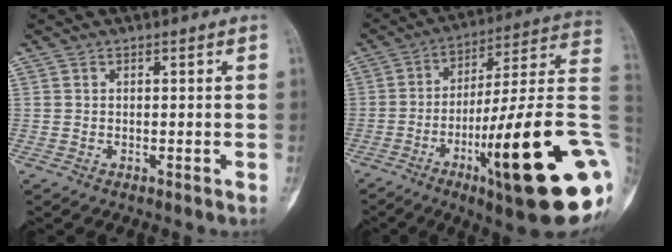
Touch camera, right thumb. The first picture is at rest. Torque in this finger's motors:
{"motor_torque": [3.55, 1.46, 2.16, -0.61, 0.60]}